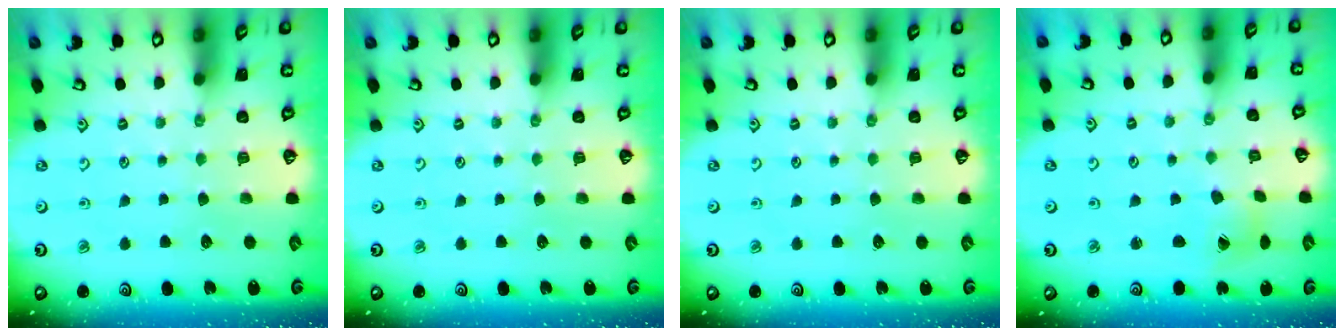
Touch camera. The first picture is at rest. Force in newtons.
{"total": 0.0}
{"total": 0.0}
{"total": 3.0, "press": 3.0, "slide": 0.4}